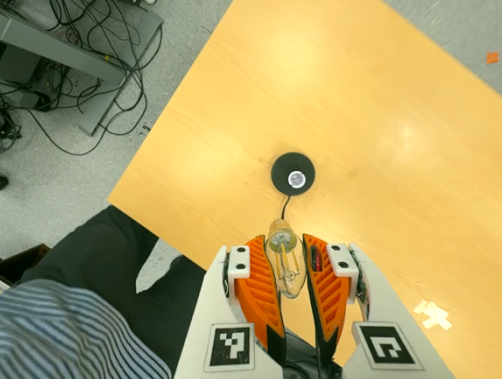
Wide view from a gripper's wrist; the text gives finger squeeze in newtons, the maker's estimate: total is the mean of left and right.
{"total": 22.5, "left": 27.2, "right": 17.8}